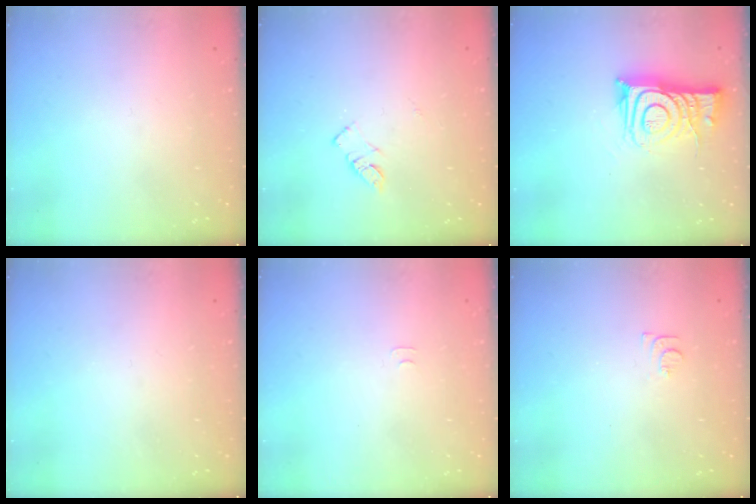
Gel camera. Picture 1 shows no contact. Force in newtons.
{"total": 5.6, "press": 5.6, "slide": 0.8}
{"total": 11.4, "press": 11.3, "slide": 0.9}
{"total": 0.0}
{"total": 3.7, "press": 3.7, "slide": 0.4}
{"total": 6.6, "press": 6.6, "slide": 0.7}